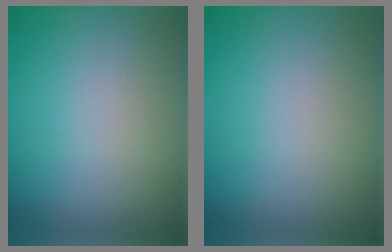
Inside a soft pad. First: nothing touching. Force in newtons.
{"total": 0.0}